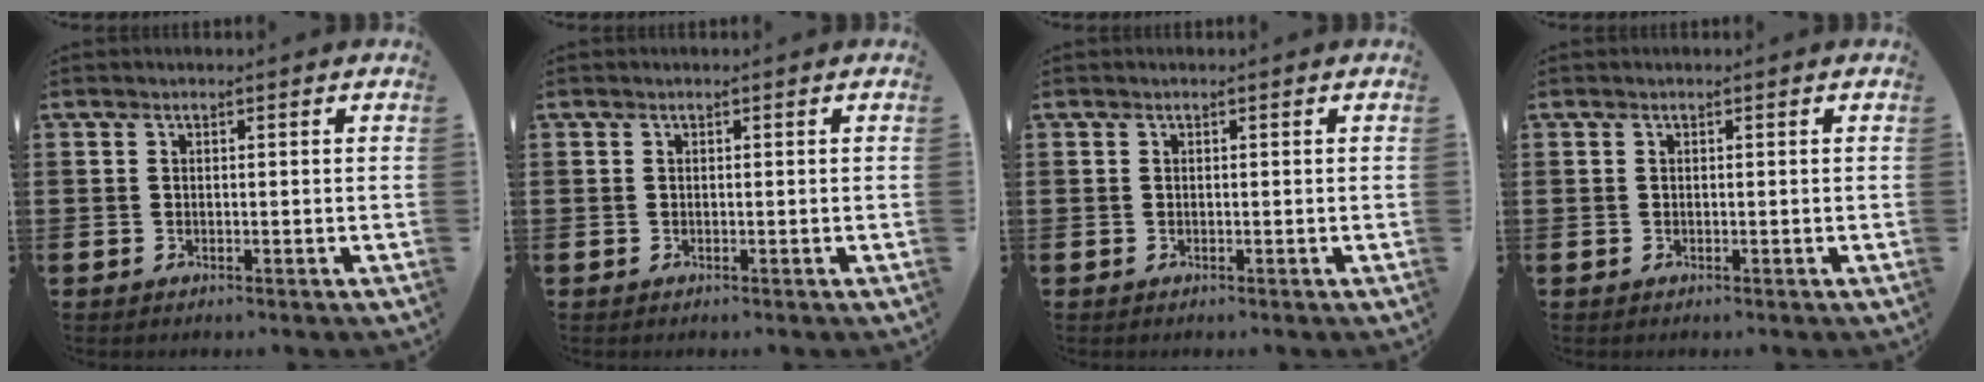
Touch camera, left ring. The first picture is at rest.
{"total": 0.0}
{"total": 0.0}
{"total": 0.0}